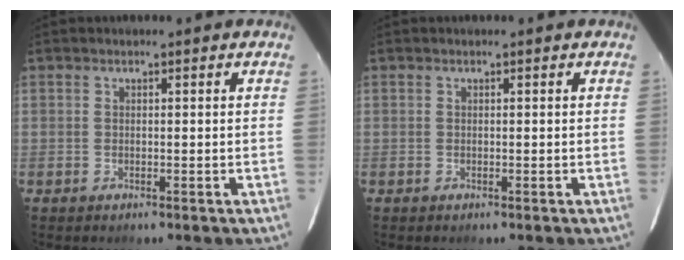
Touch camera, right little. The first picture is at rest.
{"total": 0.0}